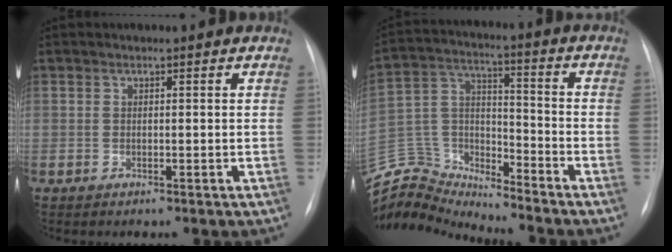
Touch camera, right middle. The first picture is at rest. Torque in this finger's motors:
{"motor_torque": [-0.54, -0.71, -0.11, -0.06]}